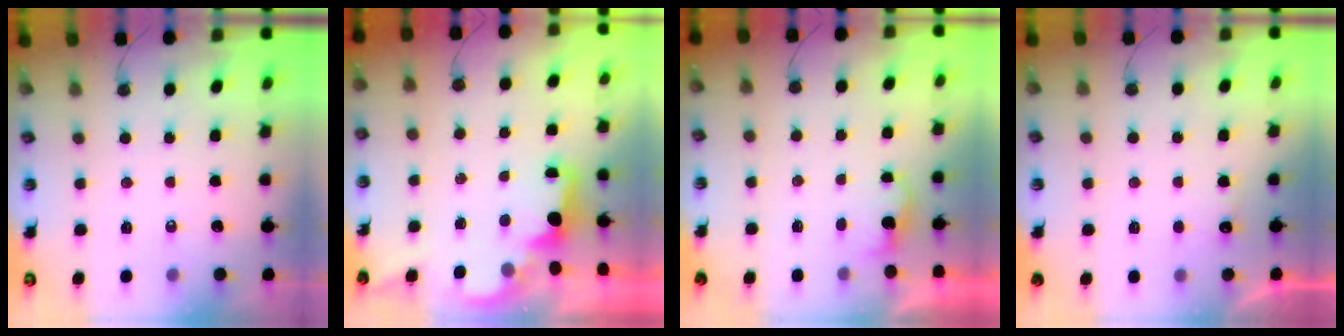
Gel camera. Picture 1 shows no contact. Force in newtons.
{"total": 2.1, "press": 2.0, "slide": 0.7}
{"total": 2.2, "press": 2.0, "slide": 0.9}
{"total": 4.1, "press": 4.0, "slide": 0.9}